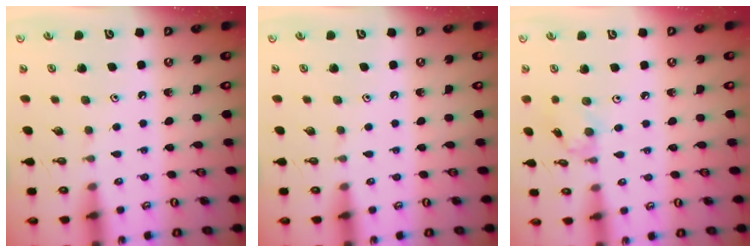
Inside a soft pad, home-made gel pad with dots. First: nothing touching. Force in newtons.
{"total": 0.0}
{"total": 1.8, "press": 1.7, "slide": 0.1}